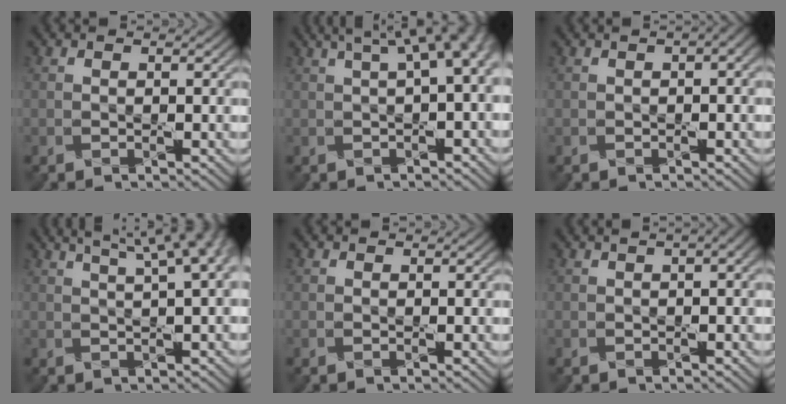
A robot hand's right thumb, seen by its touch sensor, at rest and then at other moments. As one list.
[{"total": 8.6, "force": [2.6, 3.0, 7.6], "torque": [-0.081, 0.034, 0.030]}, {"total": 2.4, "force": [0.6, 0.8, 2.2], "torque": [-0.035, 0.005, 0.008]}, {"total": 10.0, "force": [5.2, 2.8, 8.0], "torque": [-0.076, 0.049, 0.045]}, {"total": 0.0}, {"total": 3.2, "force": [1.3, 1.1, 2.8], "torque": [-0.039, 0.006, 0.007]}]